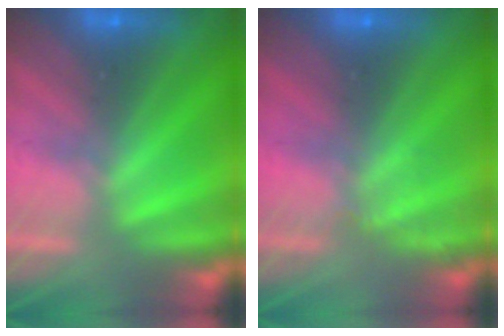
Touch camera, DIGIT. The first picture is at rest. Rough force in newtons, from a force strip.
{"total": 2.0}